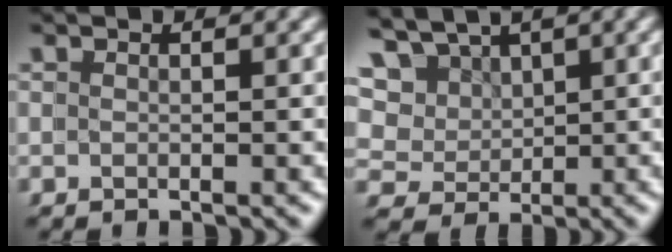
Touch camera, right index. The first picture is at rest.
{"total": 9.9, "force": [2.2, 8.9, 3.6], "torque": [-0.108, -0.027, 0.038]}